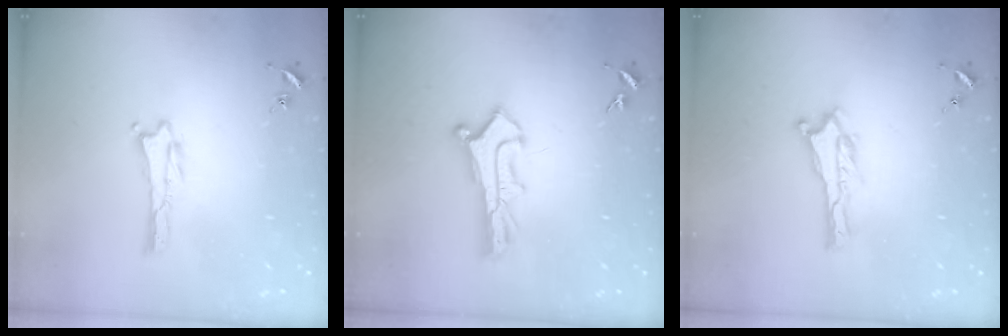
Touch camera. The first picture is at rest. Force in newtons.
{"total": 2.9, "press": 2.9, "slide": 0.3}
{"total": 0.0}